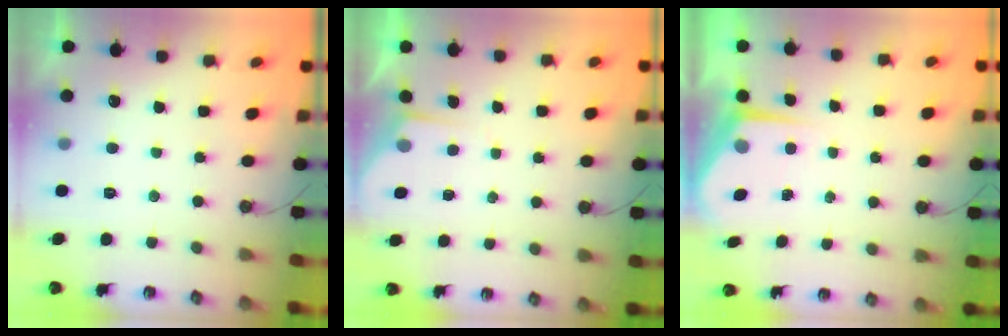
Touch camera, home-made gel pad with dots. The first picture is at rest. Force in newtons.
{"total": 3.6, "press": 3.6, "slide": 0.5}
{"total": 5.2, "press": 5.2, "slide": 0.1}